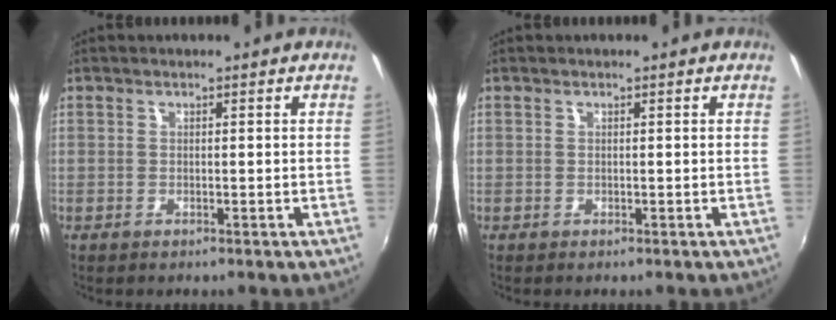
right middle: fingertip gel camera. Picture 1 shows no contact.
{"total": 0.0}